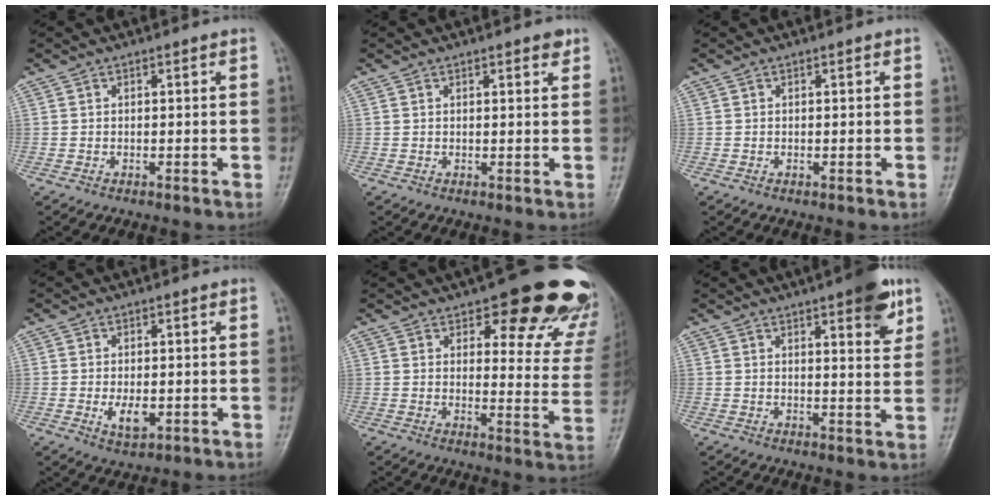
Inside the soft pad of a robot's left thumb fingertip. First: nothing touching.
{"total": 1.9, "force": [1.3, 0.6, 1.2], "torque": [-0.012, -0.006, 0.015]}
{"total": 0.5, "force": [0.1, 0.2, 0.4], "torque": [-0.006, 0.000, 0.003]}
{"total": 4.3, "force": [-0.6, 2.3, 3.5], "torque": [-0.055, -0.008, -0.006]}
{"total": 20.9, "force": [15.2, 7.7, 12.0], "torque": [-0.085, -0.083, 0.172]}
{"total": 8.9, "force": [4.9, 2.4, 7.1], "torque": [-0.076, -0.021, 0.059]}